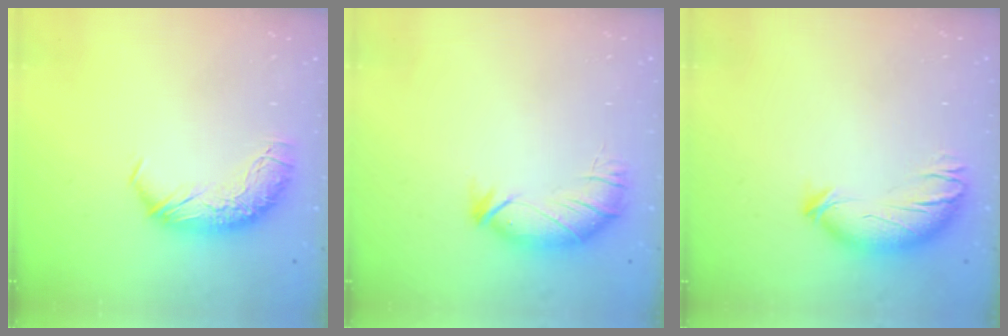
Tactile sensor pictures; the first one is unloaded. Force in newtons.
{"total": 3.1, "press": 2.5, "slide": 1.9}
{"total": 3.7, "press": 2.9, "slide": 2.4}